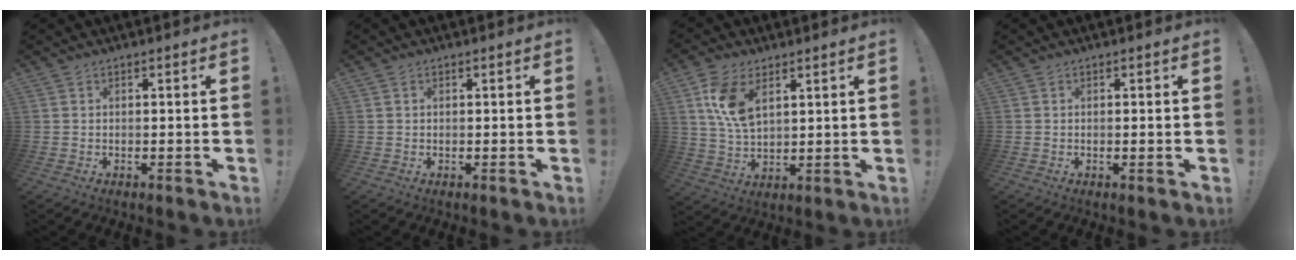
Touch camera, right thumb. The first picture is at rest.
{"total": 0.5, "force": [0.2, 0.5, 0.1], "torque": [-0.005, 0.004, 0.005]}
{"total": 11.1, "force": [5.0, 6.3, 7.6], "torque": [-0.142, -0.012, 0.093]}
{"total": 0.9, "force": [-0.1, -0.4, 0.8], "torque": [-0.011, -0.002, -0.004]}